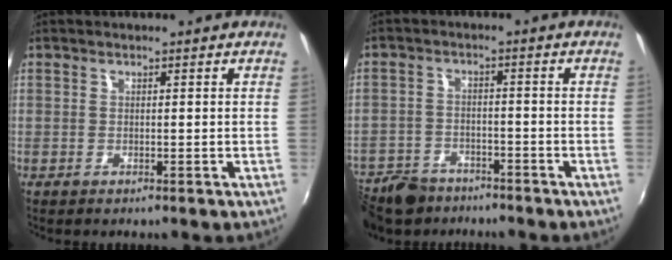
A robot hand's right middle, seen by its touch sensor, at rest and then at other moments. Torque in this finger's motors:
{"motor_torque": [-0.41, -0.78, -0.02, 0.01]}